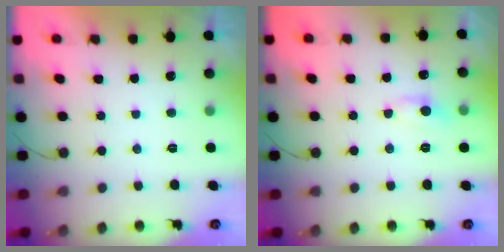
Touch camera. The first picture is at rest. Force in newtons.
{"total": 5.6, "press": 5.6, "slide": 0.6}